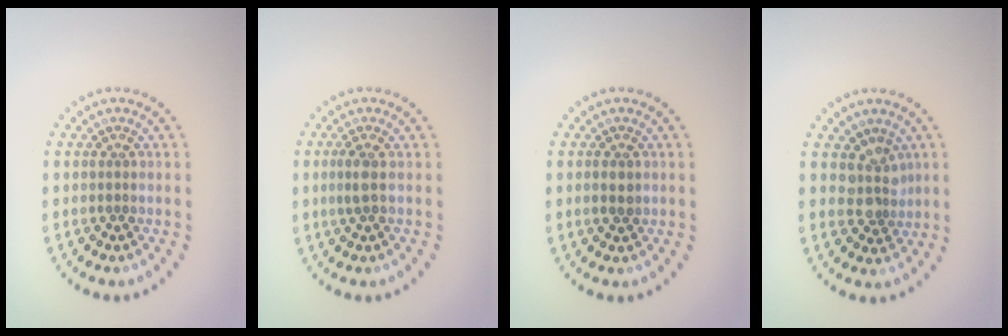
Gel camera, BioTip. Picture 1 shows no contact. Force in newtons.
{"total": 1.3, "press": 1.1, "slide": 0.5}
{"total": 1.4, "press": 1.4, "slide": 0.2}
{"total": 2.5, "press": 1.9, "slide": 1.5}